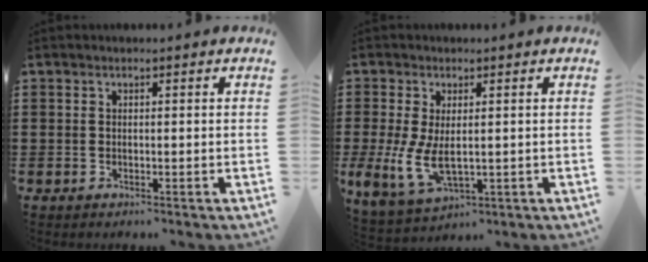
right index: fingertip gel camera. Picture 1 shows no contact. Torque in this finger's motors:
{"motor_torque": [2.14, 0.00, 0.47, 0.21]}